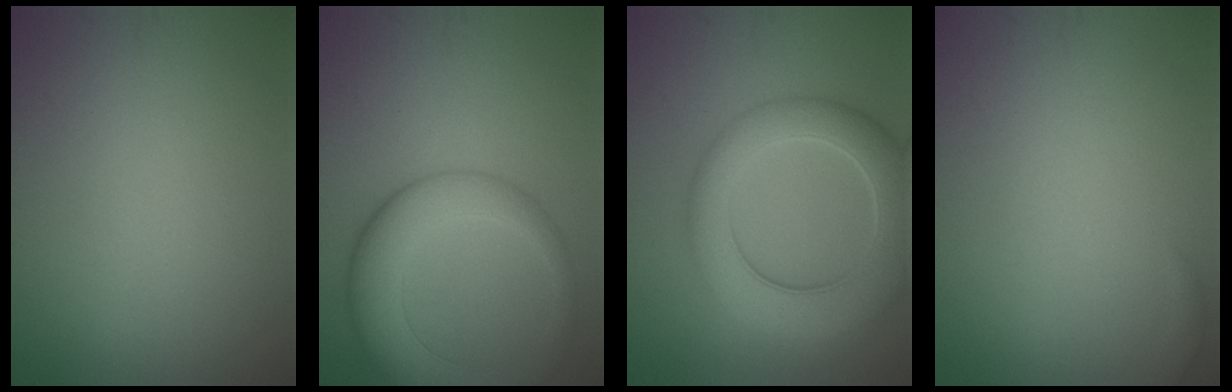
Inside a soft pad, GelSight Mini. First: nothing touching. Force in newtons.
{"total": 6.9, "press": 6.9, "slide": 0.4}
{"total": 8.1, "press": 8.0, "slide": 0.8}
{"total": 0.7, "press": 0.7, "slide": 0.1}